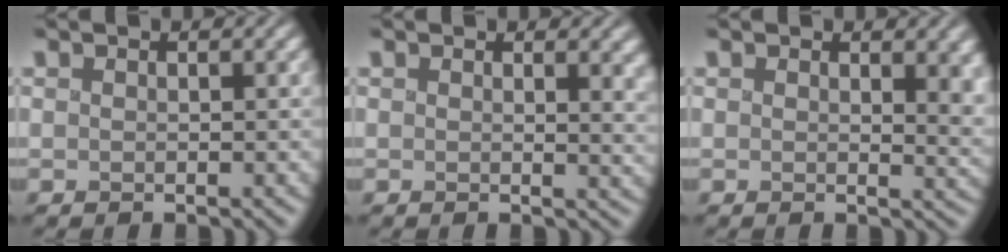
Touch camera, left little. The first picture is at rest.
{"total": 4.2, "force": [2.7, 2.0, 2.6], "torque": [-0.017, 0.003, 0.042]}
{"total": 5.6, "force": [3.2, 2.9, 3.5], "torque": [-0.040, -0.005, 0.058]}